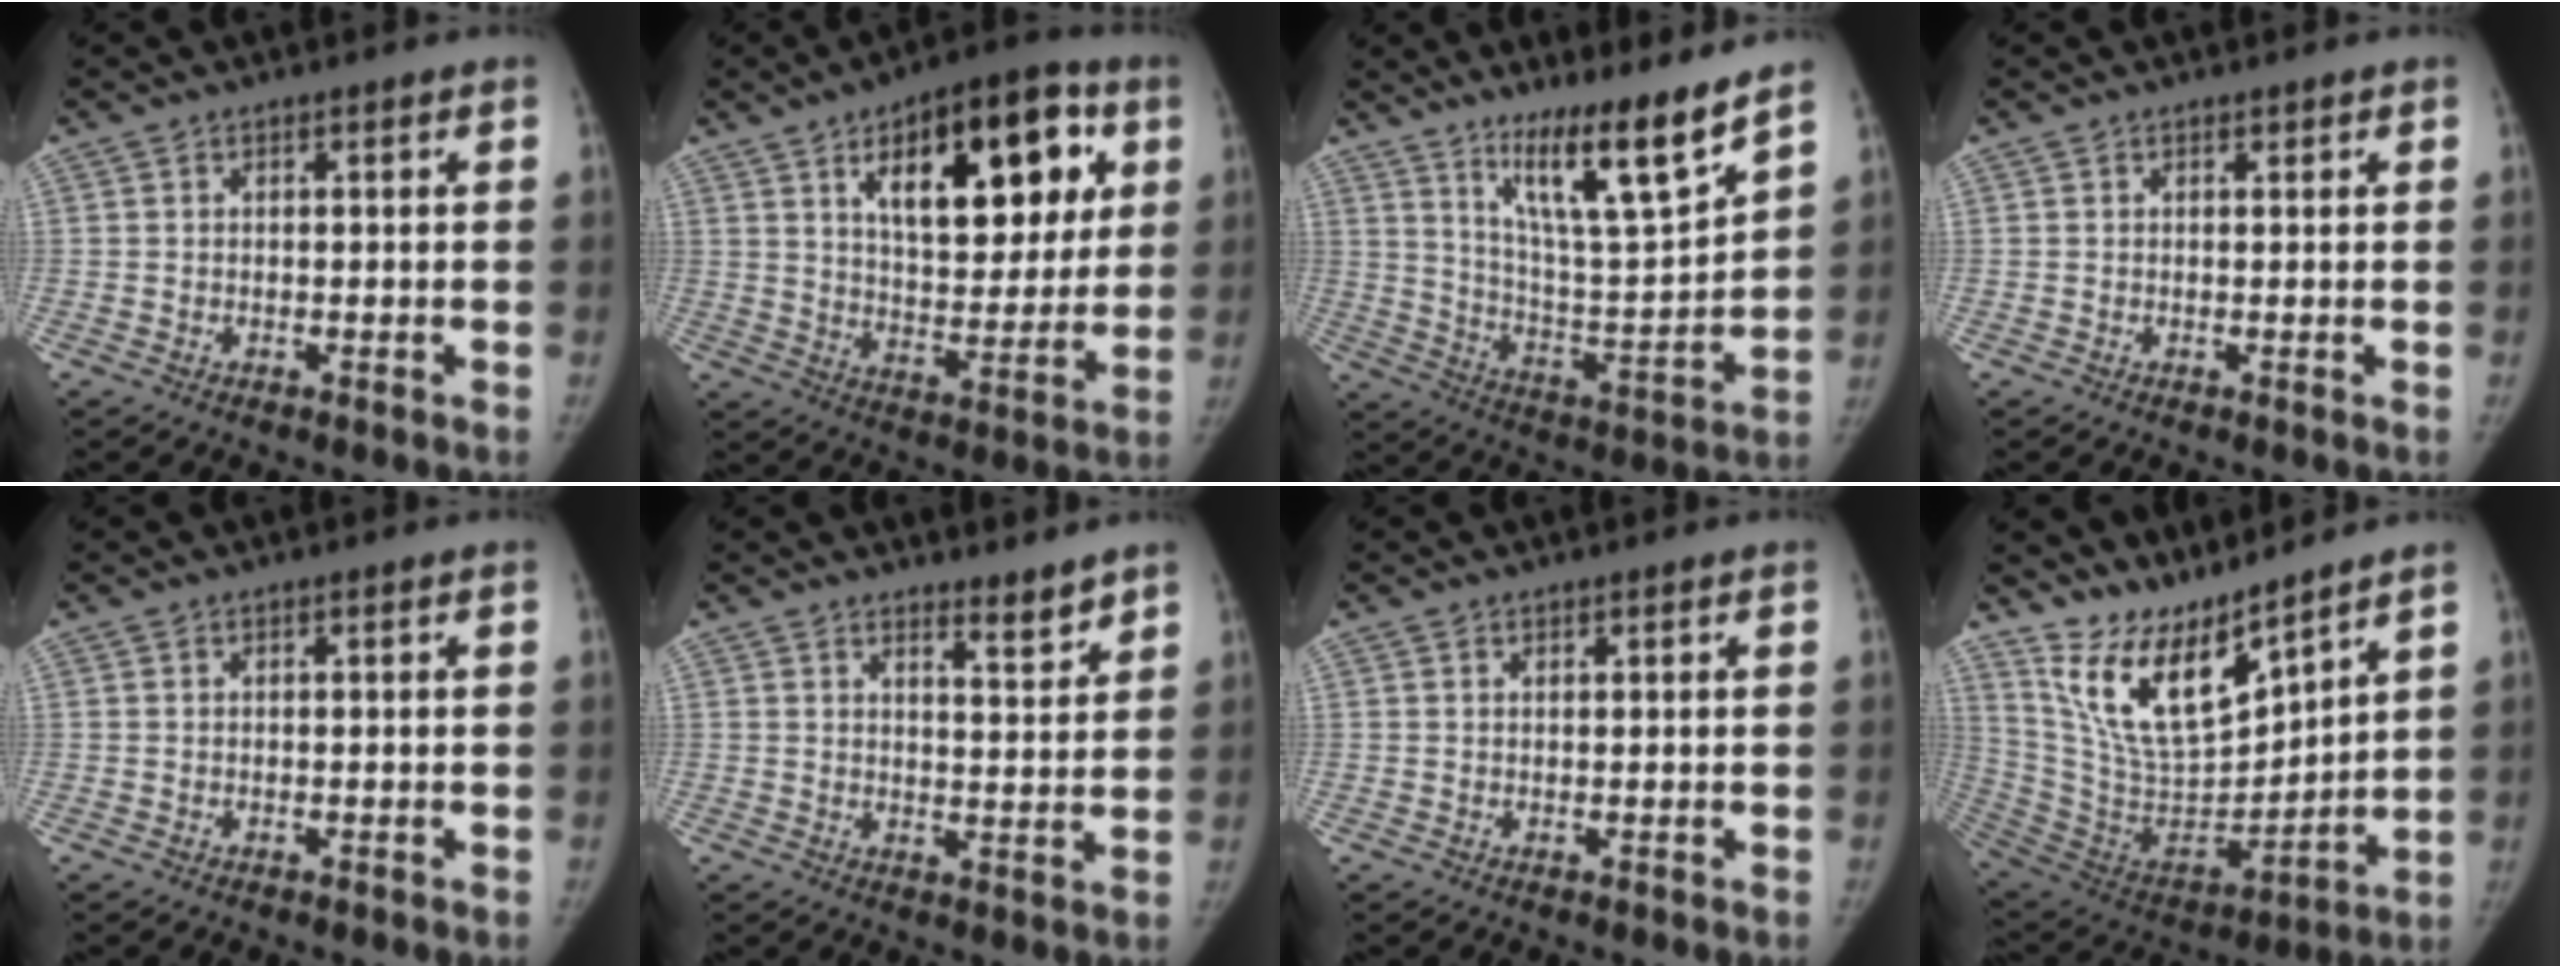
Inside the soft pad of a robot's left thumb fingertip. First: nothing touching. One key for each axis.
{"total": 22.2, "fx": 8.6, "fy": 10.8, "fz": 17.4, "tx": -0.196, "ty": -0.019, "tz": 0.130}
{"total": 15.6, "fx": 11.2, "fy": 1.5, "fz": 10.8, "tx": -0.160, "ty": -0.086, "tz": 0.200}
{"total": 0.6, "fx": 0.5, "fy": 0.2, "fz": 0.3, "tx": -0.004, "ty": -0.004, "tz": 0.008}
{"total": 0.0}
{"total": 4.5, "fx": 3.8, "fy": 1.0, "fz": 2.1, "tx": -0.018, "ty": -0.036, "tz": 0.057}
{"total": 0.5, "fx": 0.4, "fy": 0.1, "fz": 0.2, "tx": -0.004, "ty": -0.003, "tz": 0.008}
{"total": 16.5, "fx": 13.3, "fy": 4.4, "fz": 8.8, "tx": -0.128, "ty": -0.090, "tz": 0.271}